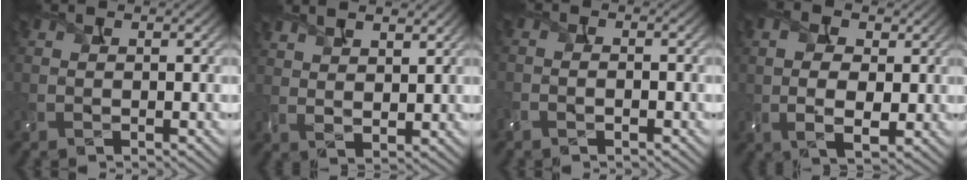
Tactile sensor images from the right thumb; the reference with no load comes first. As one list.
[{"total": 5.8, "force": [4.3, 2.0, 3.4], "torque": [-0.061, 0.000, 0.074]}, {"total": 1.8, "force": [-1.1, 0.7, 1.3], "torque": [-0.023, 0.003, -0.025]}, {"total": 6.6, "force": [1.2, 3.9, 5.2], "torque": [-0.123, 0.004, 0.018]}]